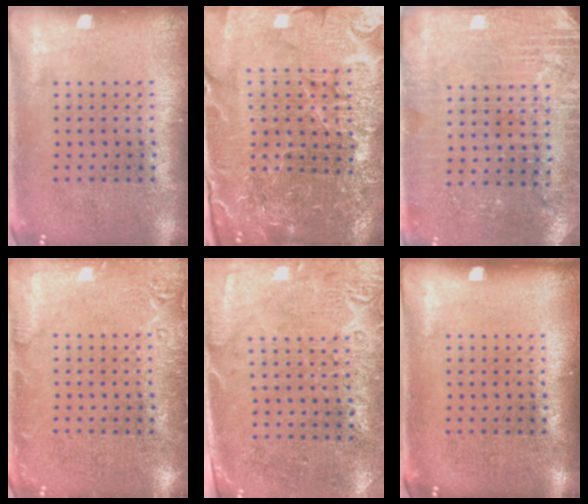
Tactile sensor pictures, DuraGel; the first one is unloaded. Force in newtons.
{"total": 5.2, "press": 5.0, "slide": 1.6}
{"total": 3.0, "press": 2.9, "slide": 0.5}
{"total": 2.2, "press": 2.2, "slide": 0.4}
{"total": 2.8, "press": 2.4, "slide": 1.4}
{"total": 0.0}